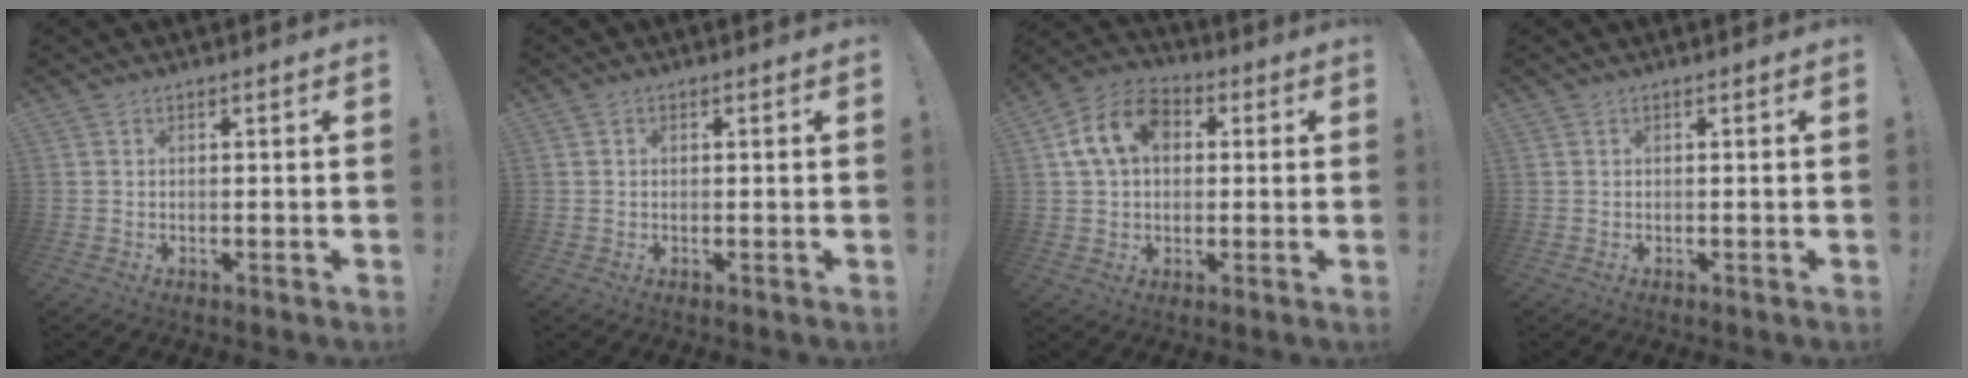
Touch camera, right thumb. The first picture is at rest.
{"total": 0.6, "force": [0.0, 0.6, 0.0], "torque": [-0.001, 0.002, 0.001]}
{"total": 13.6, "force": [3.7, 9.9, 8.5], "torque": [-0.142, 0.008, 0.075]}
{"total": 0.0}